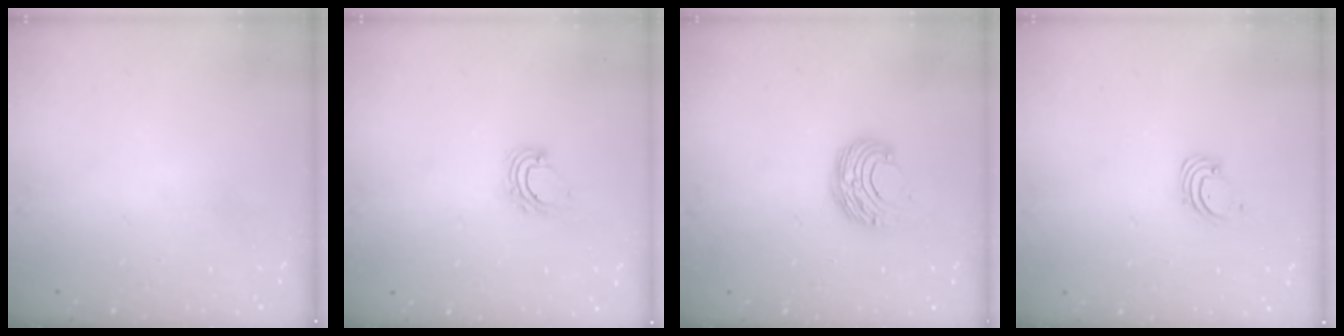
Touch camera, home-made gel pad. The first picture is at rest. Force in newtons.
{"total": 4.0, "press": 4.0, "slide": 0.2}
{"total": 9.0, "press": 9.0, "slide": 0.4}
{"total": 1.6, "press": 1.6, "slide": 0.1}